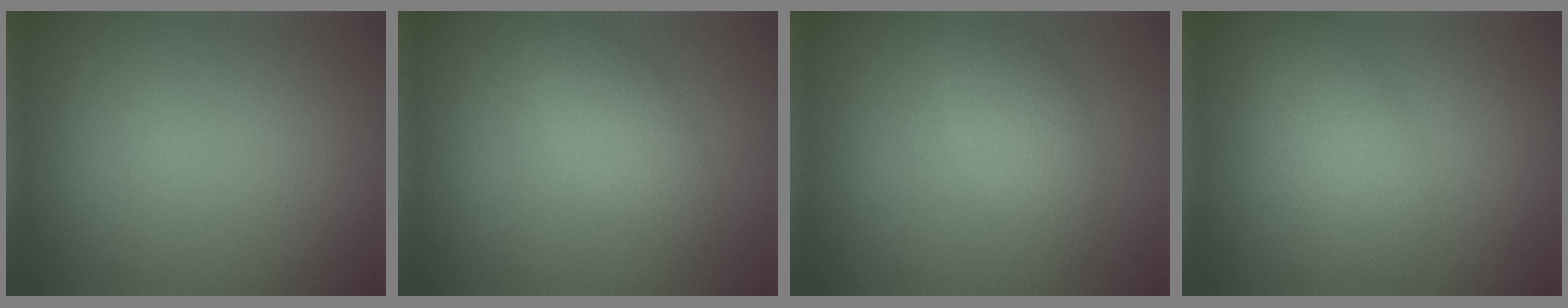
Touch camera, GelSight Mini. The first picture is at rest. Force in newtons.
{"total": 2.7, "press": 2.7, "slide": 0.1}
{"total": 2.6, "press": 2.6, "slide": 0.1}
{"total": 3.5, "press": 3.5, "slide": 0.1}